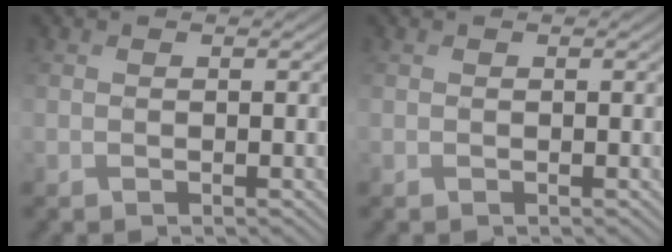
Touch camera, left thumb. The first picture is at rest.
{"total": 0.0}